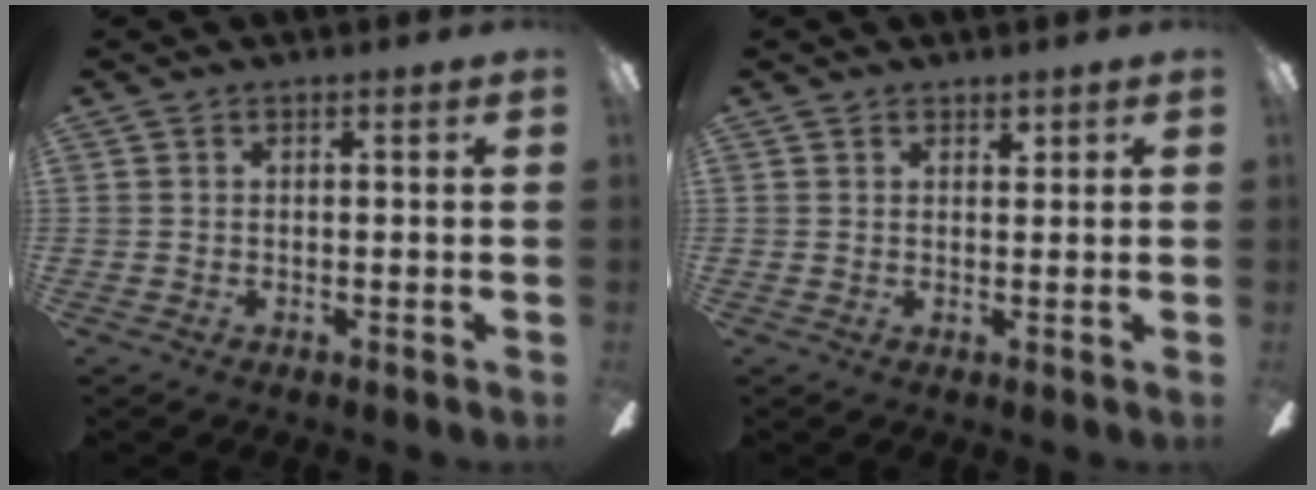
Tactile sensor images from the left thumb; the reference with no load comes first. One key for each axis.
{"total": 1.7, "fx": 1.4, "fy": 0.9, "fz": 0.5, "tx": -0.003, "ty": -0.003, "tz": 0.024}